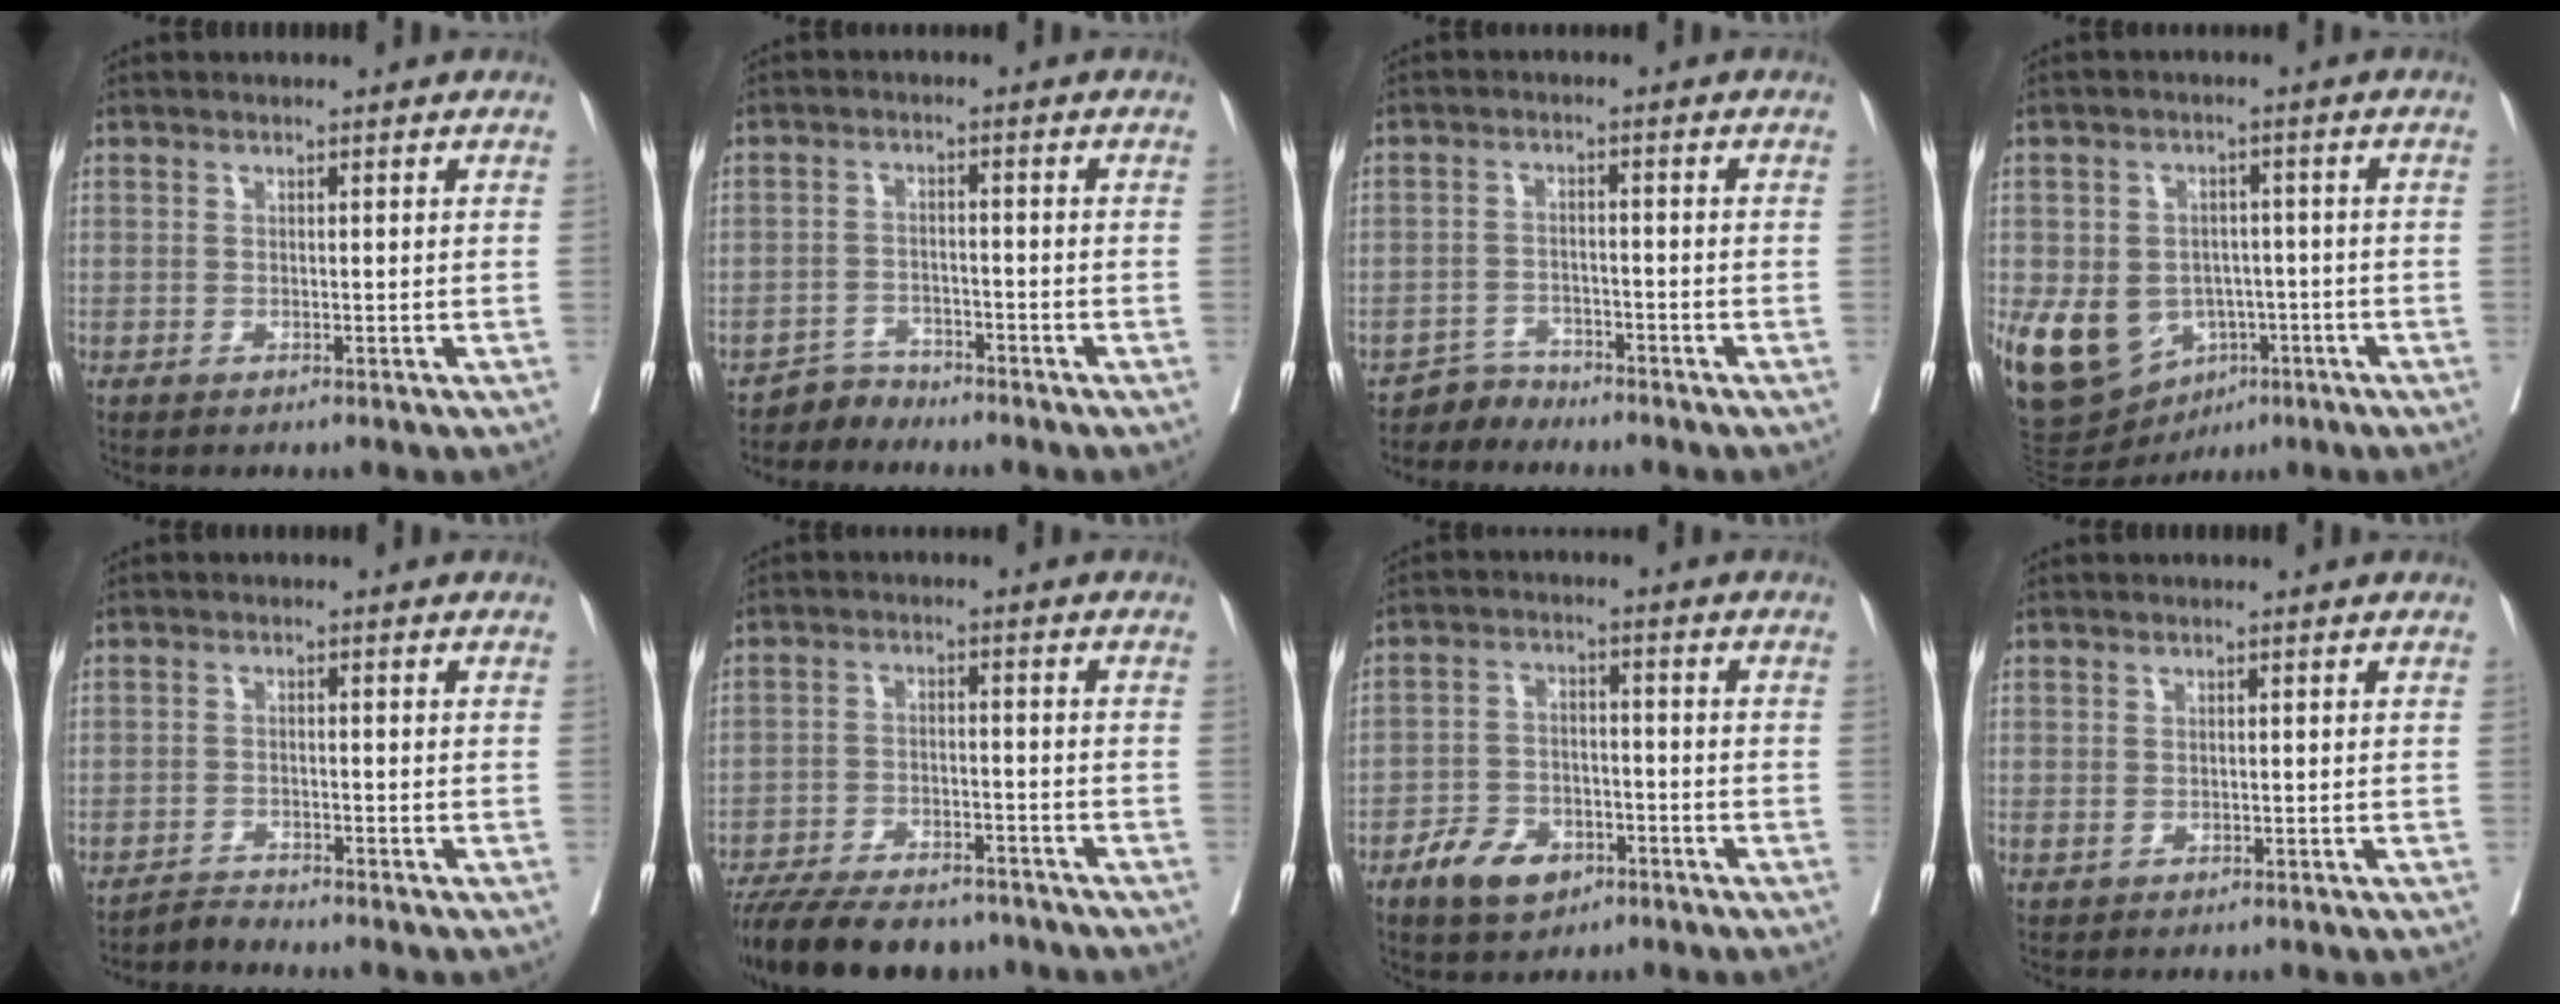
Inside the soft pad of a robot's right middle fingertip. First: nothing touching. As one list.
[{"total": 2.7, "force": [-2.4, 0.6, -1.1], "torque": [0.028, -0.004, -0.043]}, {"total": 2.7, "force": [-2.4, 0.6, -1.1], "torque": [0.027, -0.004, -0.043]}, {"total": 13.1, "force": [-4.2, 10.2, 7.0], "torque": [-0.136, 0.012, -0.049]}, {"total": 1.9, "force": [-1.7, -0.4, -0.7], "torque": [0.019, -0.011, -0.029]}, {"total": 15.9, "force": [-13.4, 4.9, 7.0], "torque": [-0.145, -0.016, -0.204]}, {"total": 7.3, "force": [-4.3, 4.4, 3.9], "torque": [-0.073, 0.005, -0.069]}, {"total": 0.8, "force": [0.1, 0.7, 0.4], "torque": [-0.008, 0.000, 0.007]}]